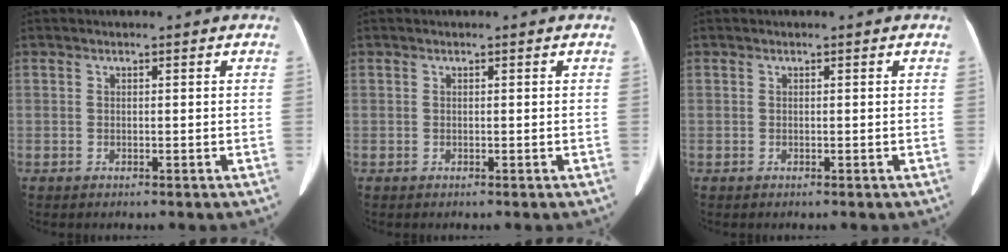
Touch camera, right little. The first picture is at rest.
{"total": 0.0}
{"total": 0.0}